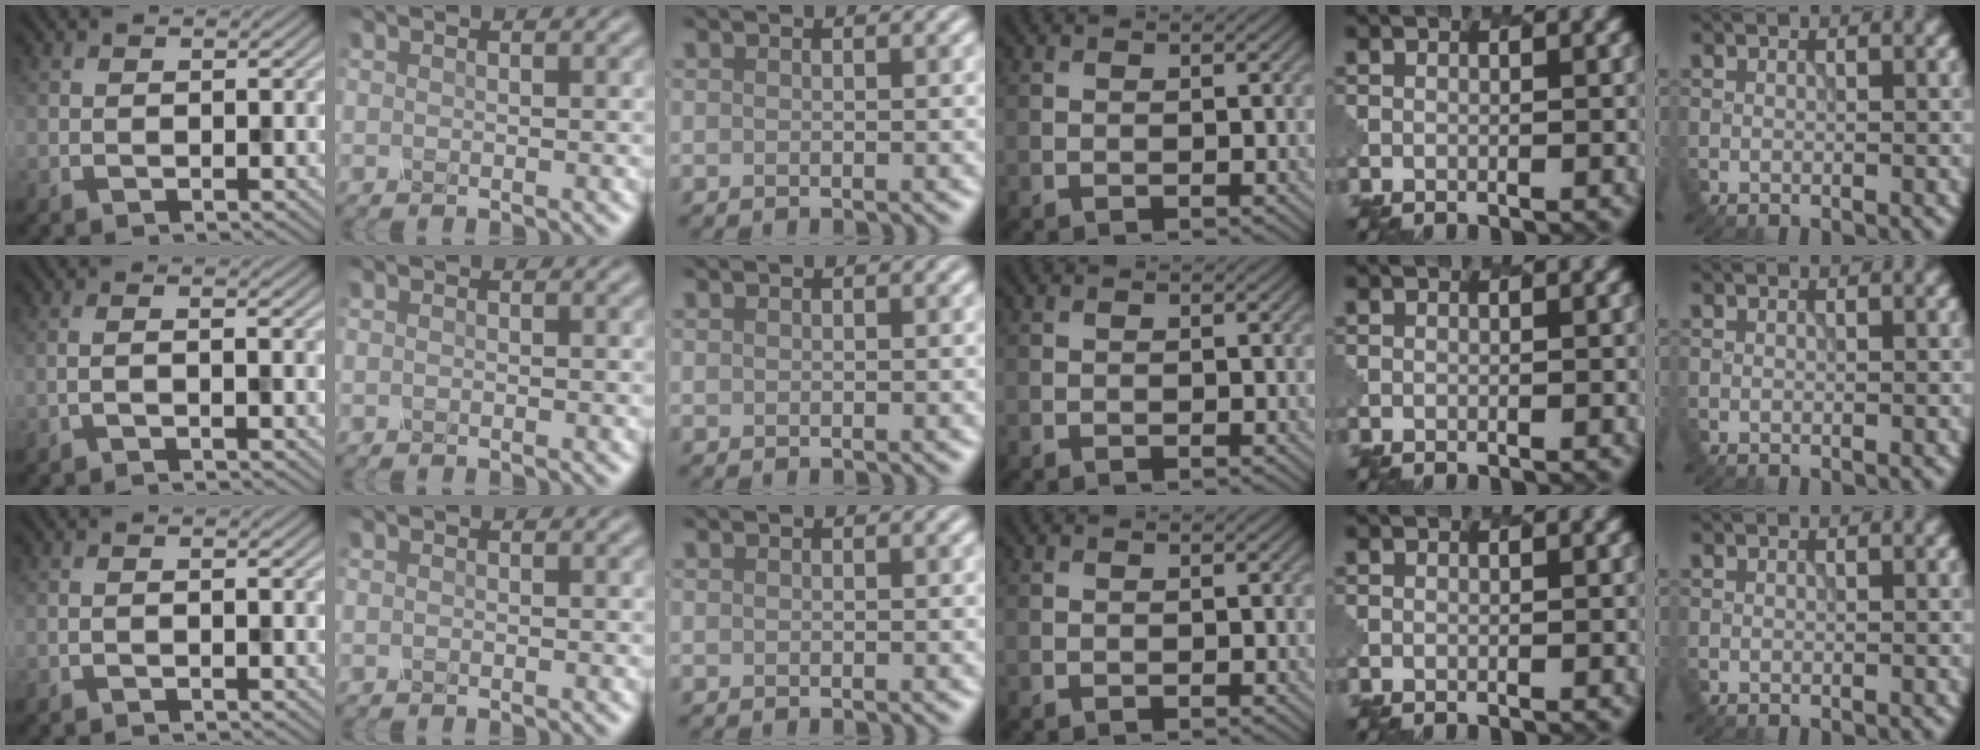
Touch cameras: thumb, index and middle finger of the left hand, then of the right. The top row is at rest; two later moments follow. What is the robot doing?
{"motion": "dispense", "object": "syringe"}